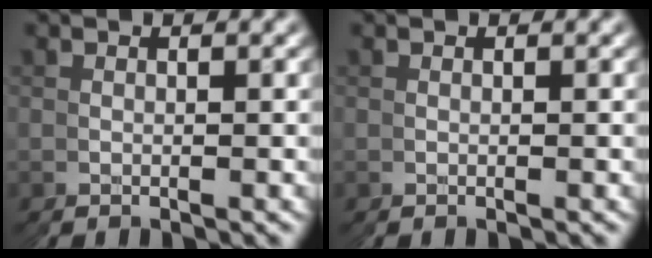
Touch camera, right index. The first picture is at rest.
{"total": 0.0}